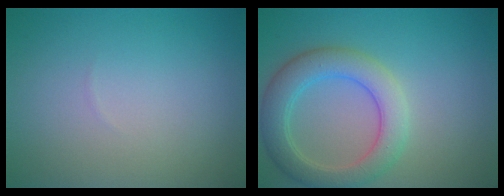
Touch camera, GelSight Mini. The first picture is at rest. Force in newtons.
{"total": 5.0, "press": 5.0, "slide": 0.5}